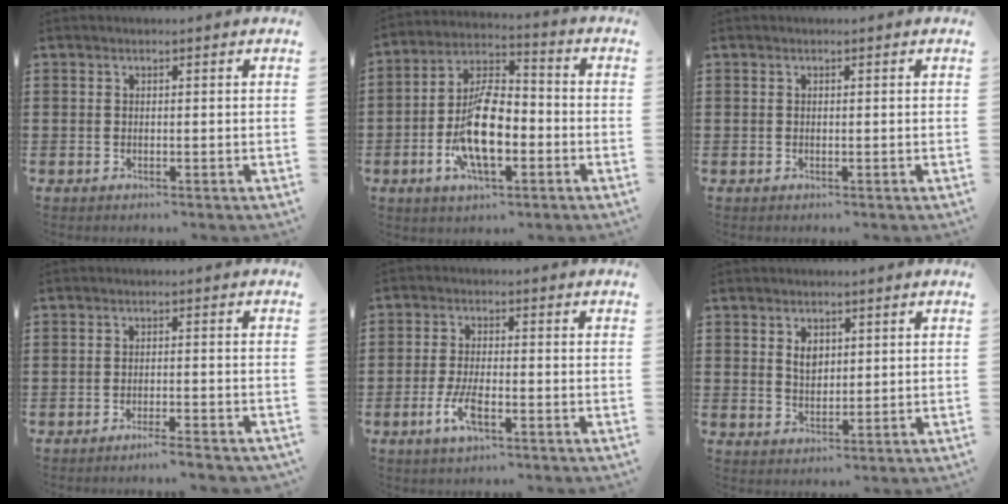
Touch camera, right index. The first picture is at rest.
{"total": 12.1, "force": [-3.6, 5.4, 10.1], "torque": [-0.211, 0.003, -0.063]}
{"total": 0.0}
{"total": 2.6, "force": [-2.3, -0.3, 1.2], "torque": [-0.021, -0.001, -0.045]}
{"total": 5.2, "force": [-2.4, 1.8, 4.3], "torque": [-0.096, -0.004, -0.049]}
{"total": 2.8, "force": [1.1, 1.9, 1.8], "torque": [-0.034, 0.004, 0.018]}